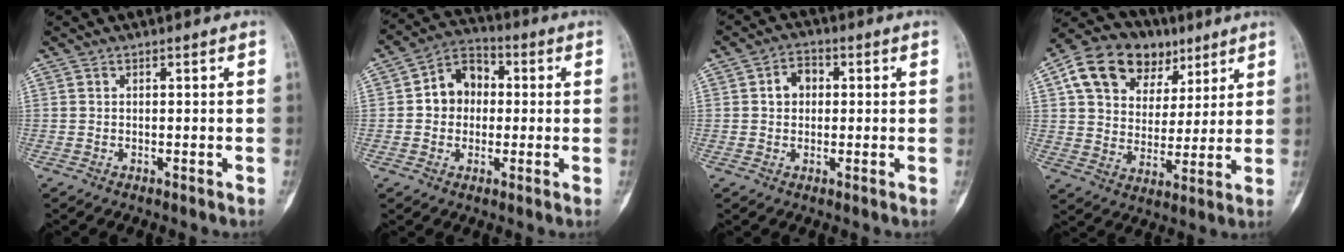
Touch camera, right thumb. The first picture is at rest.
{"total": 8.9, "force": [0.5, 7.3, 5.1], "torque": [-0.053, 0.025, -0.003]}
{"total": 4.5, "force": [0.5, 3.6, 2.7], "torque": [-0.031, 0.014, 0.004]}
{"total": 17.6, "force": [8.4, 12.6, 9.0], "torque": [-0.120, -0.002, 0.145]}